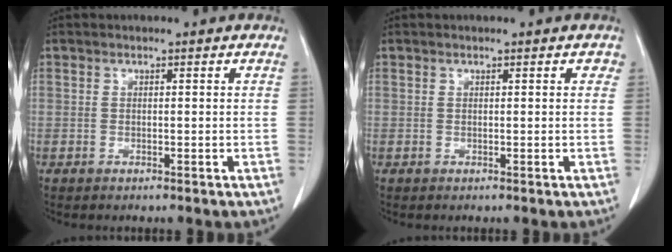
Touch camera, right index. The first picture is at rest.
{"total": 0.8, "force": [0.4, 0.5, 0.4], "torque": [0.004, 0.002, 0.001]}